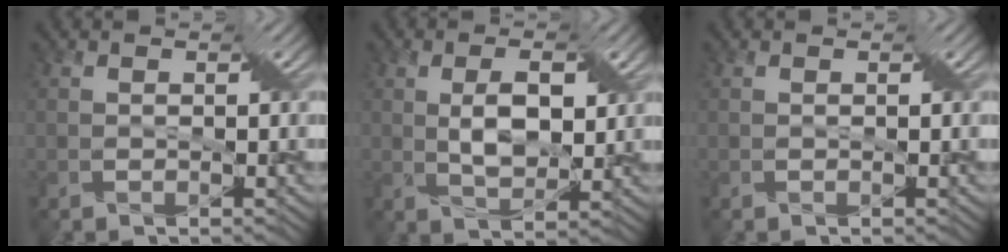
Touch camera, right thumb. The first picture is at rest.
{"total": 3.9, "force": [1.3, 1.7, 3.3], "torque": [-0.060, -0.001, 0.025]}
{"total": 0.0}